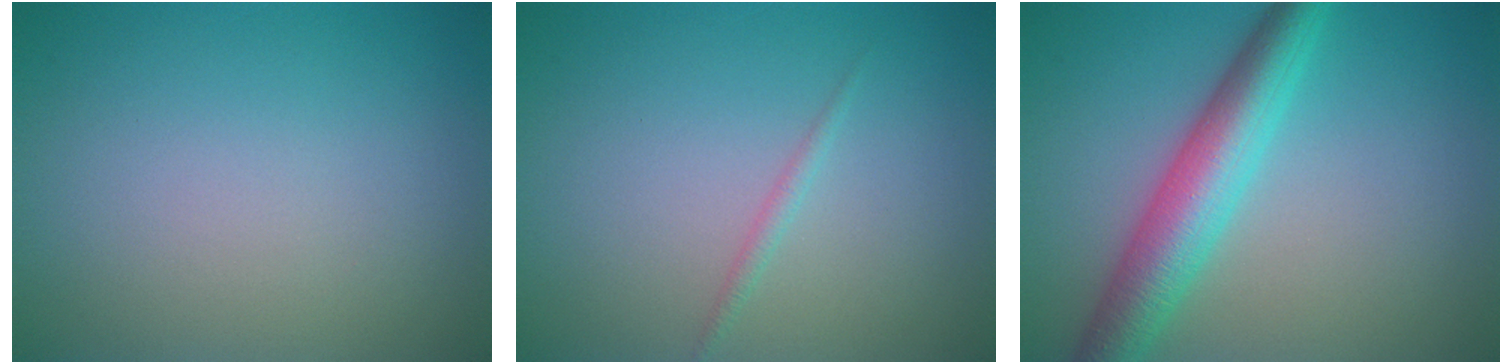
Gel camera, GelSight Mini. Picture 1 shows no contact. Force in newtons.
{"total": 0.8, "press": 0.8, "slide": 0.1}
{"total": 6.1, "press": 6.1, "slide": 0.1}